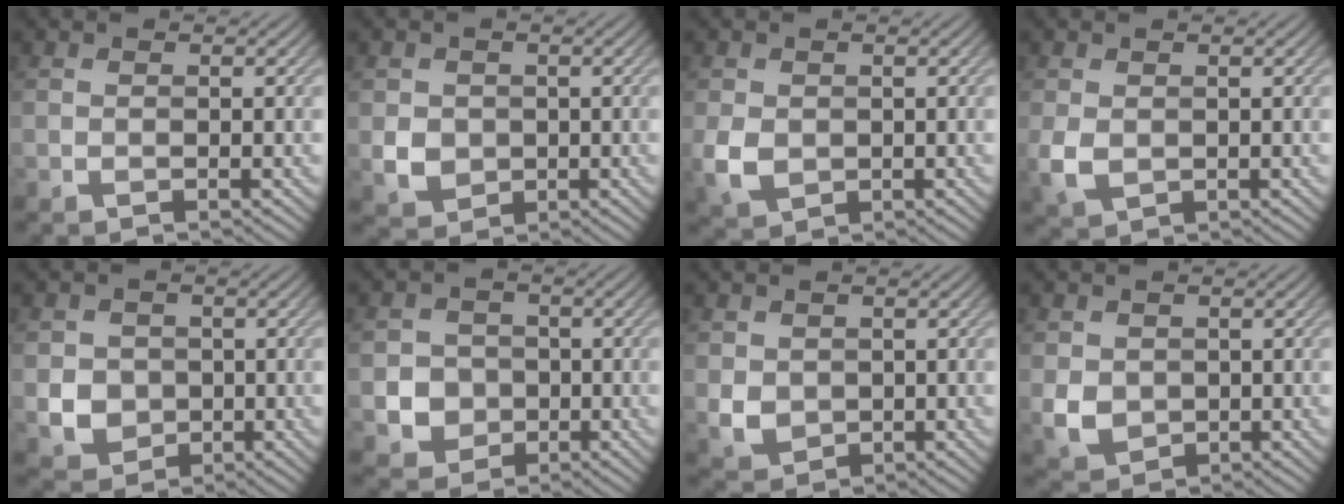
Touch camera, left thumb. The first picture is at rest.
{"total": 3.5, "force": [-0.1, 3.2, 1.4], "torque": [-0.037, -0.008, -0.001]}
{"total": 4.0, "force": [-0.3, 3.2, 2.3], "torque": [-0.061, -0.010, -0.003]}
{"total": 3.3, "force": [0.0, 2.5, 2.2], "torque": [-0.059, -0.006, 0.002]}
{"total": 4.6, "force": [-0.2, 4.3, 1.7], "torque": [-0.044, -0.011, -0.013]}
{"total": 4.7, "force": [-0.9, 4.4, 1.4], "torque": [-0.026, -0.007, -0.036]}
{"total": 3.3, "force": [0.6, 2.9, 1.5], "torque": [-0.046, -0.009, 0.016]}
{"total": 3.8, "force": [0.3, 3.3, 1.8], "torque": [-0.054, -0.010, 0.009]}